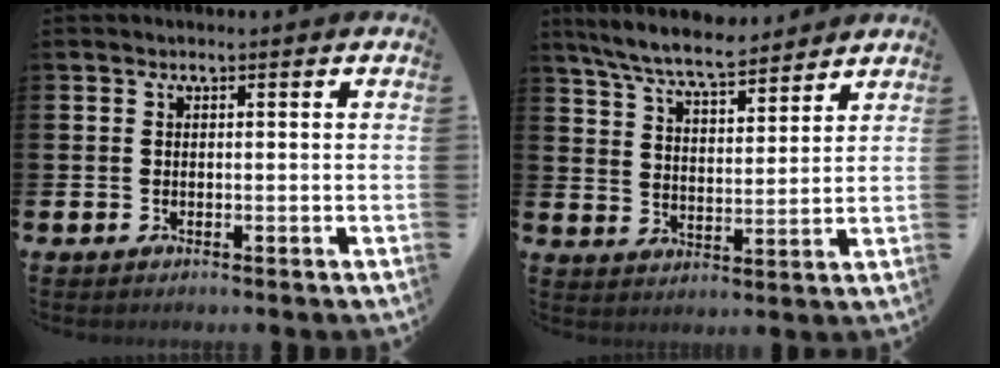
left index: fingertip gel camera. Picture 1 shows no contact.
{"total": 7.6, "force": [7.0, 1.0, 2.6], "torque": [-0.081, -0.032, 0.127]}